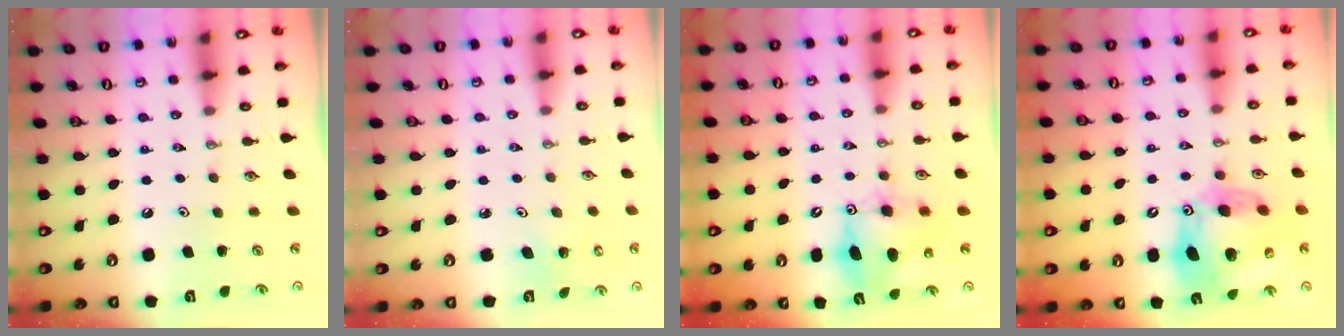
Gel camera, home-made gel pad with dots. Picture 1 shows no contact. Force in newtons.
{"total": 2.8, "press": 2.8, "slide": 0.2}
{"total": 9.4, "press": 9.4, "slide": 0.7}
{"total": 19.2, "press": 19.0, "slide": 2.2}